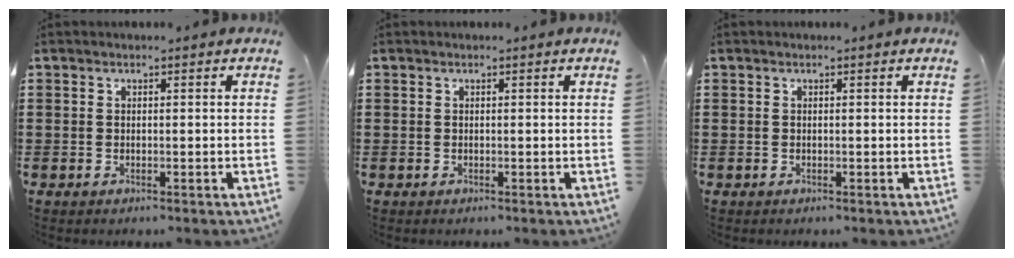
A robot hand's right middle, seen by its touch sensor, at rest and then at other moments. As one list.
[{"total": 0.0}, {"total": 0.0}]